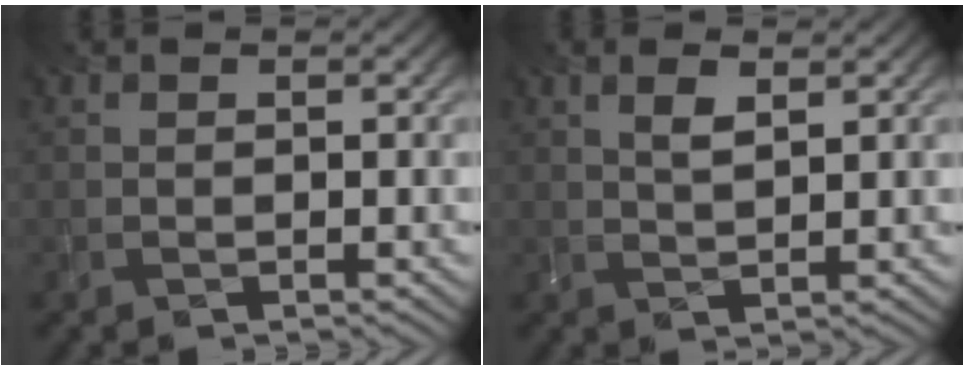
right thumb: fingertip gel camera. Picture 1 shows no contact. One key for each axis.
{"total": 2.4, "fx": 1.3, "fy": 0.6, "fz": 2.0, "tx": -0.044, "ty": -0.002, "tz": 0.028}